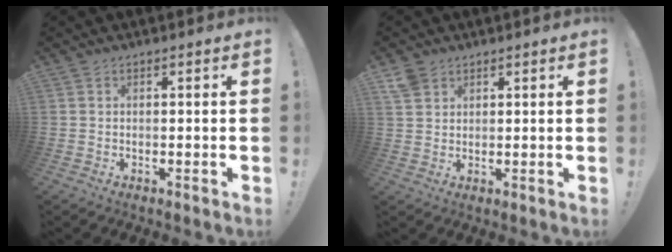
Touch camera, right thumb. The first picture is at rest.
{"total": 4.1, "force": [2.9, 2.6, 1.4], "torque": [-0.026, -0.011, 0.055]}